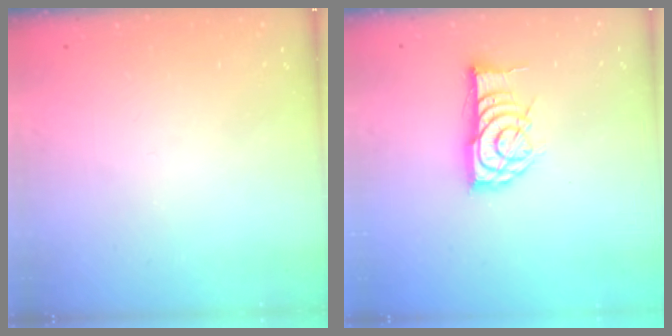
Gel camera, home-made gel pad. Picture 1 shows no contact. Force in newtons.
{"total": 13.1, "press": 13.1, "slide": 0.5}